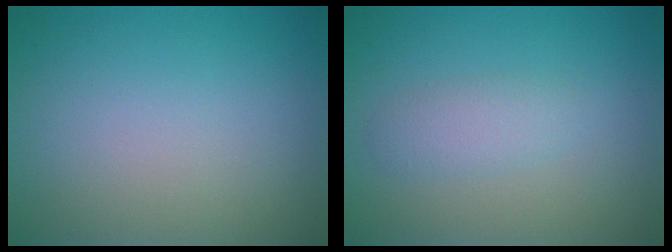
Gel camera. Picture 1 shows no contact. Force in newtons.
{"total": 1.8, "press": 1.8, "slide": 0.0}